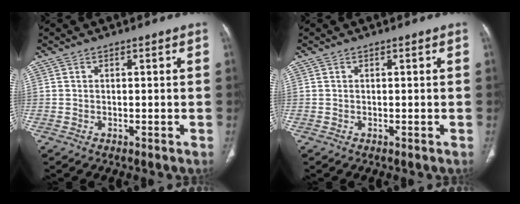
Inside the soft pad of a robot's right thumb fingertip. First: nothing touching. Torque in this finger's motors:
{"motor_torque": [-0.16, 0.07, -0.22, 0.58, 0.03]}